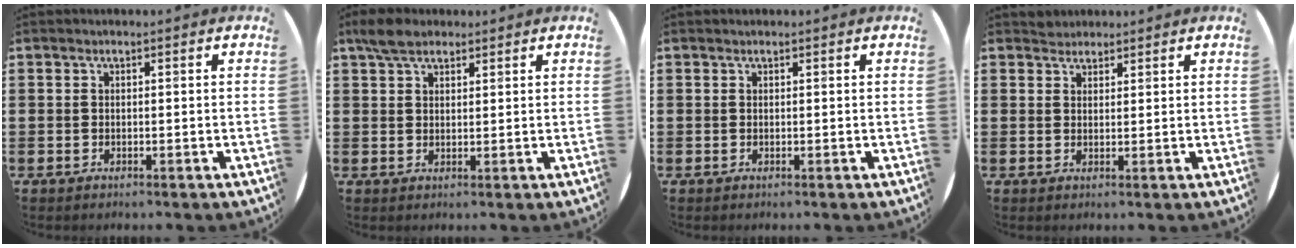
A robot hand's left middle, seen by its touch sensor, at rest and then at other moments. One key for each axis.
{"total": 3.8, "fx": 3.0, "fy": 1.7, "fz": 1.6, "tx": -0.029, "ty": 0.004, "tz": 0.055}
{"total": 0.0}
{"total": 1.9, "fx": 1.8, "fy": 0.6, "fz": -0.2, "tx": 0.001, "ty": 0.004, "tz": 0.037}